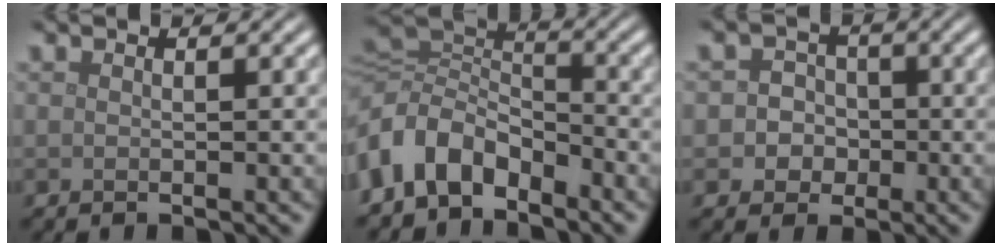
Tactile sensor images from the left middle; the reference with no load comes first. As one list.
[{"total": 7.6, "force": [-4.0, 5.0, 4.1], "torque": [-0.078, 0.005, -0.087]}, {"total": 2.9, "force": [-0.5, 2.7, 0.9], "torque": [0.010, 0.001, -0.023]}]